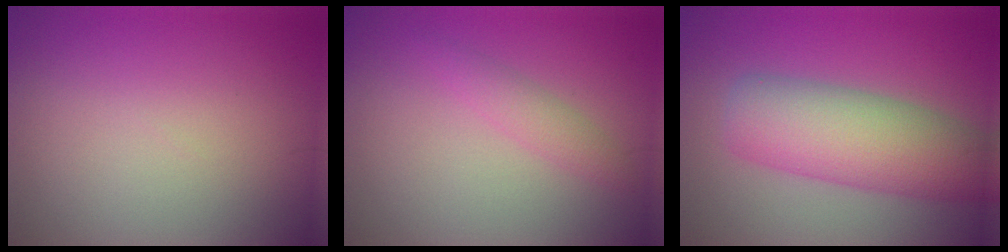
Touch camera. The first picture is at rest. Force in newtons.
{"total": 1.7, "press": 1.7, "slide": 0.1}
{"total": 8.1, "press": 8.1, "slide": 0.2}